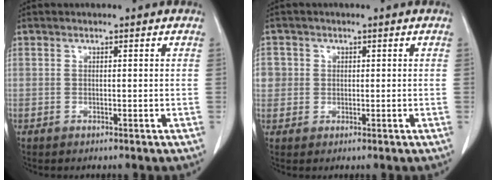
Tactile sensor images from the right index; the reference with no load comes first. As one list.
[{"total": 3.1, "force": [0.5, 3.1, 0.4], "torque": [0.008, 0.008, 0.012]}]